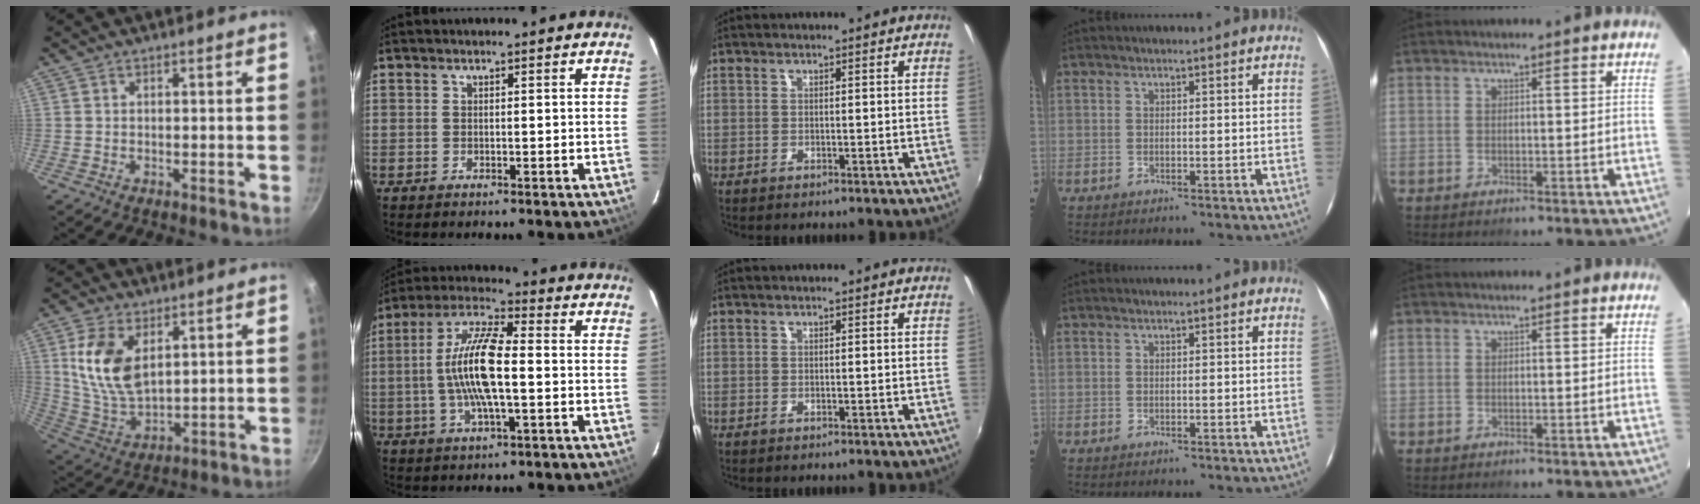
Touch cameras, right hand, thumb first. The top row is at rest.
{"thumb": {"total": 12.7, "force": [3.9, 7.4, 9.6], "torque": [-0.178, -0.024, 0.088]}, "index": {"total": 13.2, "force": [-1.2, 3.3, 12.7], "torque": [-0.254, 0.008, -0.028]}}